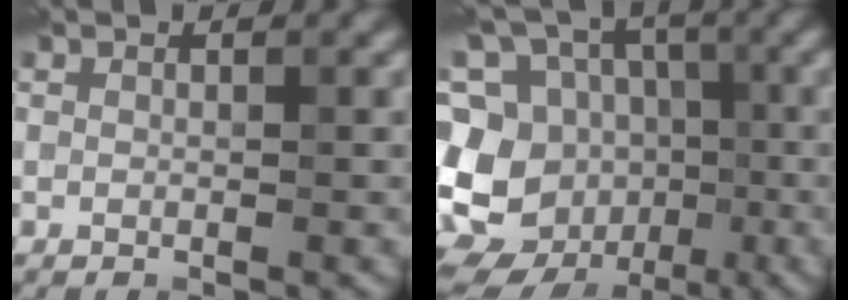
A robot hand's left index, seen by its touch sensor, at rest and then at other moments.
{"total": 15.4, "force": [-5.1, 13.1, 6.4], "torque": [-0.150, 0.006, -0.077]}